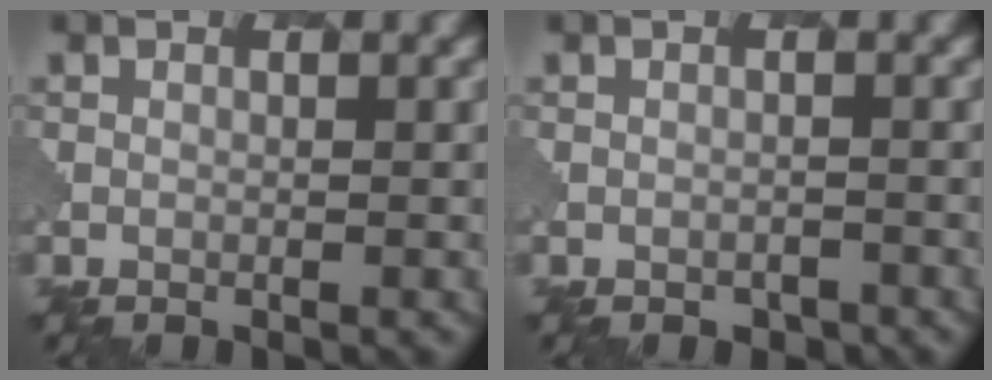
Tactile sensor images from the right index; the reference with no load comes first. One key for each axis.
{"total": 1.3, "fx": -1.0, "fy": 0.8, "fz": 0.0, "tx": 0.000, "ty": -0.001, "tz": -0.008}